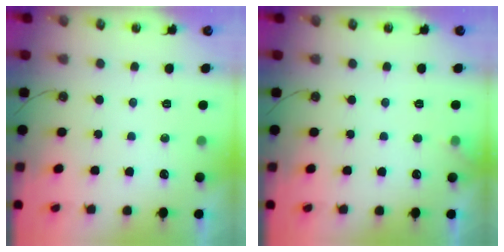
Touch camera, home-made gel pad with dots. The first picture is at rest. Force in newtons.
{"total": 3.2, "press": 3.2, "slide": 0.5}